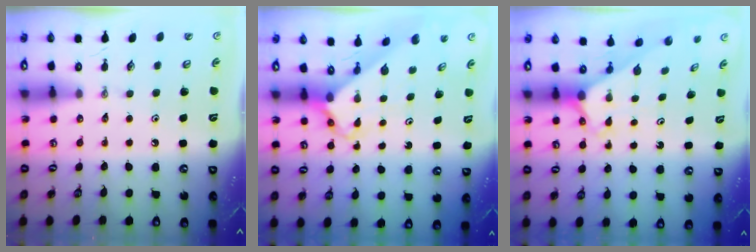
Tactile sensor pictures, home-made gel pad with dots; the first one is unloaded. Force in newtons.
{"total": 2.9, "press": 2.9, "slide": 0.3}
{"total": 2.4, "press": 2.4, "slide": 0.2}